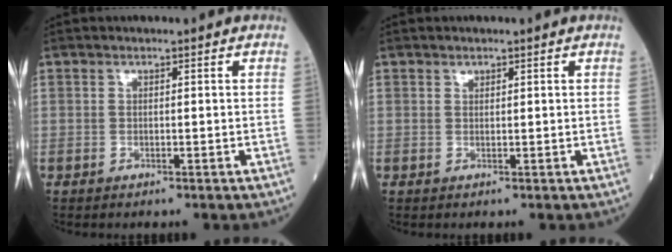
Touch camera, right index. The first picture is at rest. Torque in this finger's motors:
{"motor_torque": [-0.06, 0.04, -0.07, 0.01]}